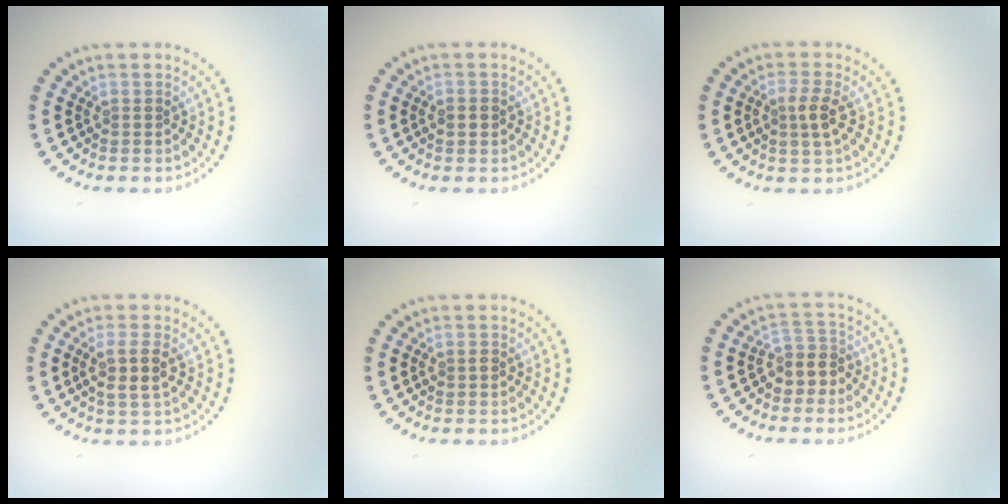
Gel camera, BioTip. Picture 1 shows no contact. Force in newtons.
{"total": 1.7, "press": 1.7, "slide": 0.1}
{"total": 2.2, "press": 2.1, "slide": 0.7}
{"total": 2.7, "press": 2.5, "slide": 1.1}
{"total": 1.1, "press": 1.1, "slide": 0.0}
{"total": 2.7, "press": 2.3, "slide": 1.4}